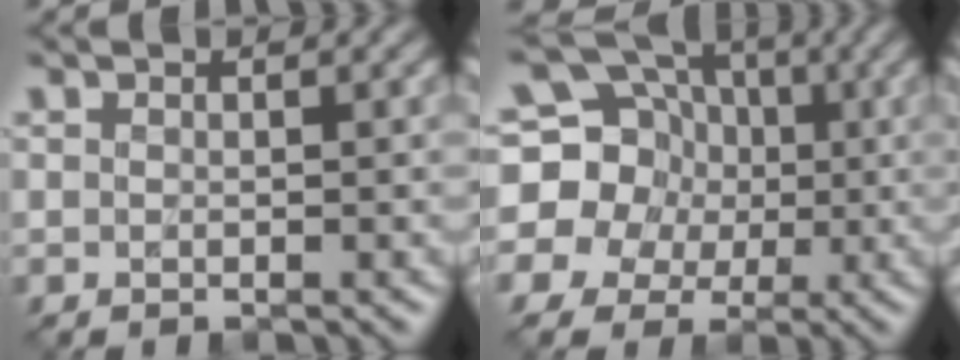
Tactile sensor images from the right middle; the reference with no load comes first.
{"total": 14.1, "force": [2.1, 12.8, 5.5], "torque": [-0.132, 0.032, 0.004]}